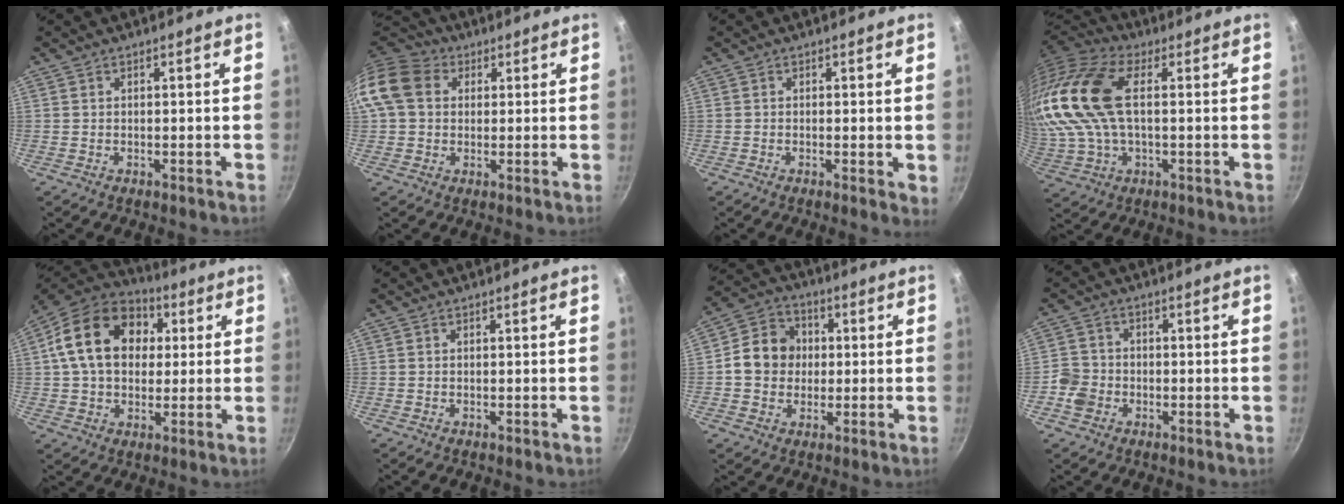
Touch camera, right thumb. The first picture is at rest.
{"total": 12.5, "force": [2.9, 10.1, 6.8], "torque": [-0.121, 0.022, 0.038]}
{"total": 2.0, "force": [0.0, 0.5, 1.9], "torque": [-0.025, -0.006, -0.003]}
{"total": 19.3, "force": [2.9, 10.4, 15.9], "torque": [-0.338, 0.020, 0.049]}
{"total": 18.9, "force": [4.0, 13.9, 12.2], "torque": [-0.191, 0.023, 0.054]}
{"total": 0.0}
{"total": 10.4, "force": [0.4, 9.1, 5.0], "torque": [-0.055, 0.016, -0.011]}
{"total": 4.8, "force": [-1.9, 4.1, 1.6], "torque": [-0.017, 0.021, -0.043]}